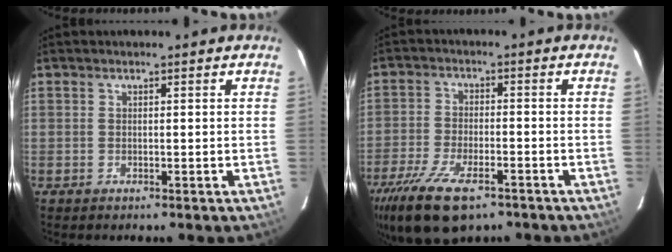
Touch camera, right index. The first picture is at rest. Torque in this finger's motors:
{"motor_torque": [1.73, -0.40, 0.49, 0.12]}